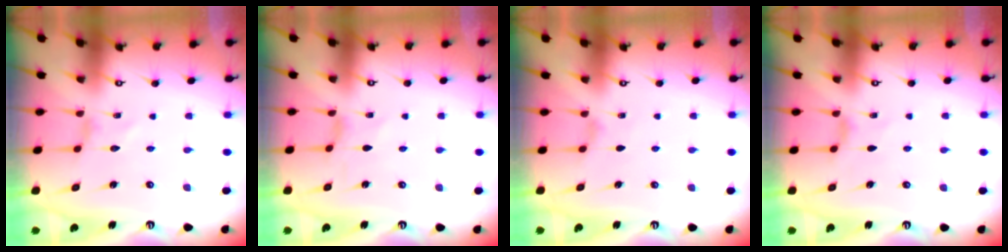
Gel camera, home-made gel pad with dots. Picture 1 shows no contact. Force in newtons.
{"total": 1.0, "press": 0.9, "slide": 0.4}
{"total": 2.7, "press": 2.6, "slide": 0.4}
{"total": 2.1, "press": 2.1, "slide": 0.4}